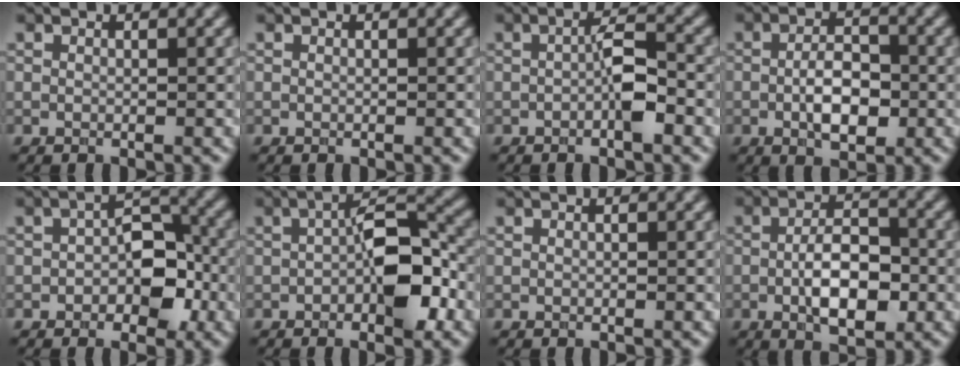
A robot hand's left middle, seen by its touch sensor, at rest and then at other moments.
{"total": 0.0}
{"total": 3.0, "force": [-0.9, 0.7, 2.8], "torque": [-0.048, 0.008, -0.018]}
{"total": 4.4, "force": [-0.9, 2.2, 3.7], "torque": [-0.069, 0.002, -0.016]}
{"total": 5.1, "force": [-1.2, 3.0, 4.0], "torque": [-0.047, 0.008, -0.022]}
{"total": 6.8, "force": [-1.5, 2.8, 6.0], "torque": [-0.088, 0.010, -0.029]}
{"total": 0.0}
{"total": 6.1, "force": [-1.3, 2.9, 5.3], "torque": [-0.092, 0.001, -0.023]}